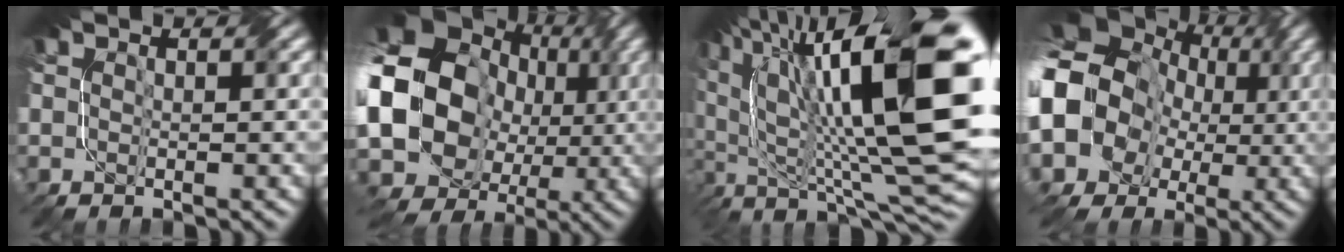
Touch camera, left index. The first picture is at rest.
{"total": 20.0, "force": [0.7, 17.1, 10.4], "torque": [-0.208, 0.015, -0.016]}
{"total": 18.3, "force": [4.9, 5.7, 16.7], "torque": [-0.271, 0.030, 0.095]}
{"total": 14.2, "force": [0.0, 12.2, 7.2], "torque": [-0.161, -0.003, -0.025]}